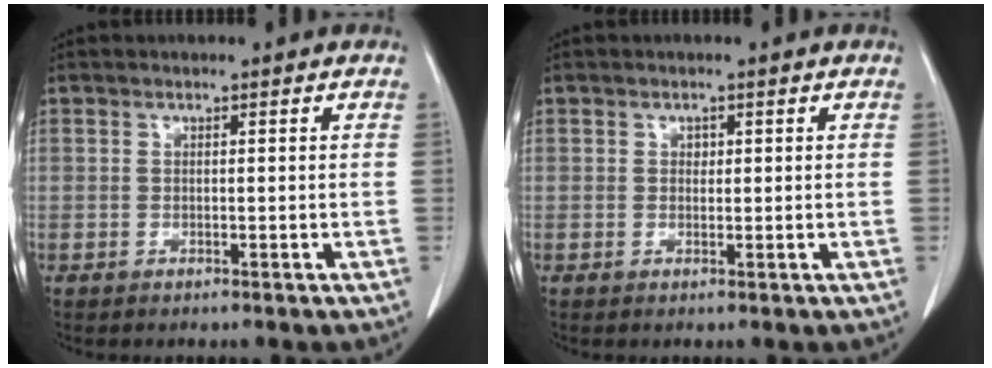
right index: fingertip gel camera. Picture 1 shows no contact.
{"total": 0.9, "force": [0.3, 0.8, 0.4], "torque": [-0.003, 0.000, 0.003]}